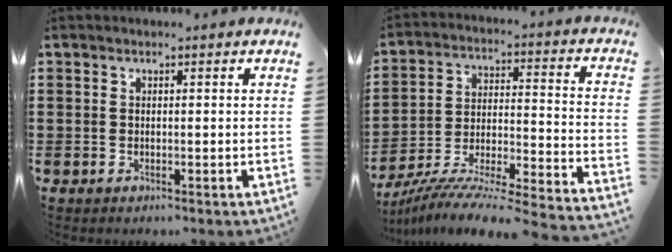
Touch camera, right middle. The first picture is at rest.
{"total": 7.4, "force": [-6.8, -0.8, 2.9], "torque": [-0.049, -0.013, -0.141]}